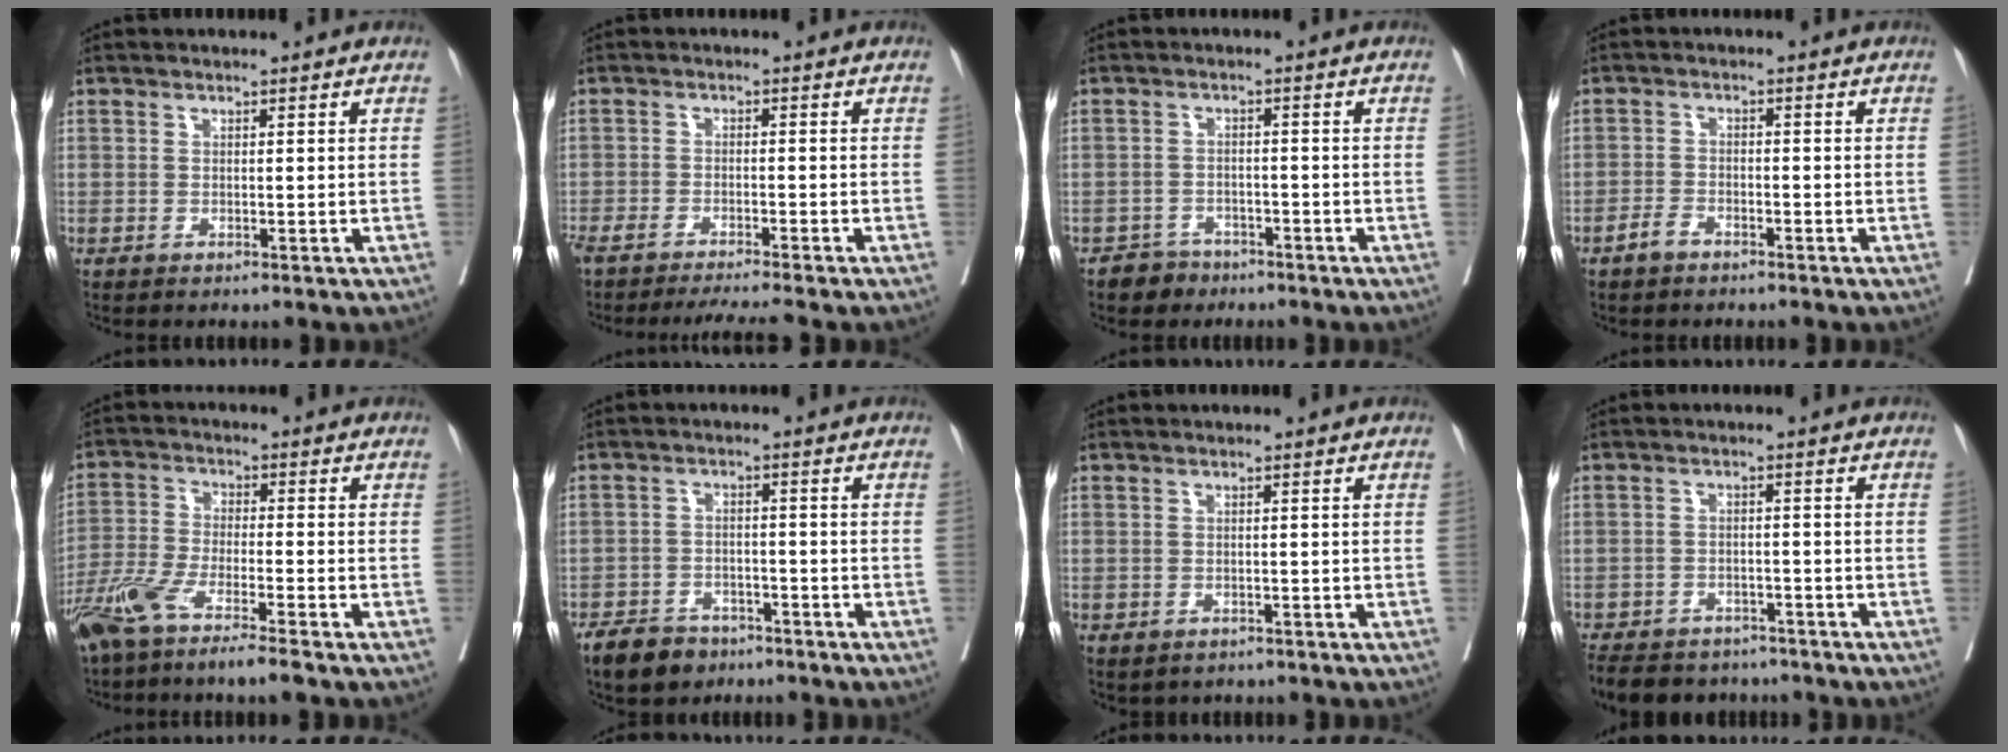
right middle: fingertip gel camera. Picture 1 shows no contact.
{"total": 6.6, "force": [-5.9, -0.6, 2.8], "torque": [-0.037, -0.012, -0.096]}
{"total": 3.0, "force": [-2.3, 2.0, 0.0], "torque": [0.000, 0.010, -0.037]}
{"total": 2.3, "force": [-1.9, 1.0, 1.0], "torque": [-0.019, 0.004, -0.034]}
{"total": 8.7, "force": [-6.3, 0.4, 6.0], "torque": [-0.122, -0.019, -0.124]}
{"total": 6.2, "force": [-4.6, 3.5, 2.1], "torque": [-0.037, 0.003, -0.078]}
{"total": 2.5, "force": [-1.7, 1.7, 0.7], "torque": [-0.006, 0.001, -0.020]}
{"total": 11.8, "force": [-10.0, 5.2, 3.6], "torque": [-0.070, 0.003, -0.132]}